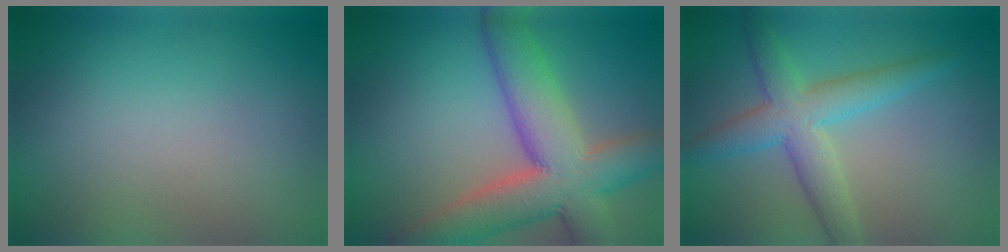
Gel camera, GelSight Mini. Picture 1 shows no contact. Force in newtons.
{"total": 10.2, "press": 10.1, "slide": 0.8}
{"total": 4.9, "press": 4.9, "slide": 0.1}